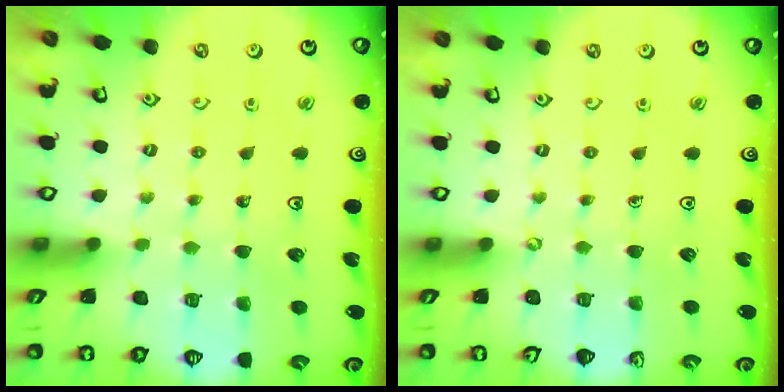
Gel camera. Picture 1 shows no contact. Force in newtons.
{"total": 0.0}